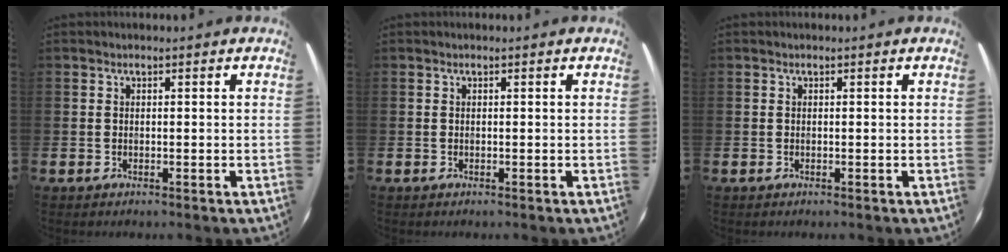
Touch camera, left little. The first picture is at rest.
{"total": 0.0}
{"total": 0.0}